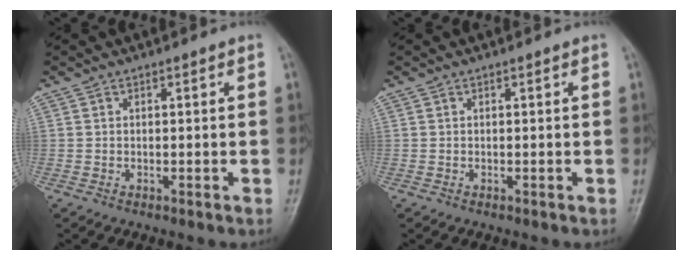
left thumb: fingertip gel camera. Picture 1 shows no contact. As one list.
[{"total": 0.0}]